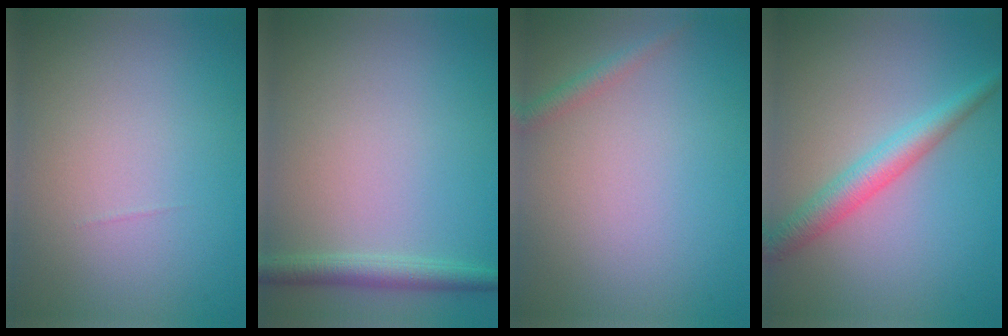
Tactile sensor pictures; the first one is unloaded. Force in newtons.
{"total": 2.3, "press": 2.3, "slide": 0.1}
{"total": 1.3, "press": 1.3, "slide": 0.1}
{"total": 3.3, "press": 3.3, "slide": 0.1}